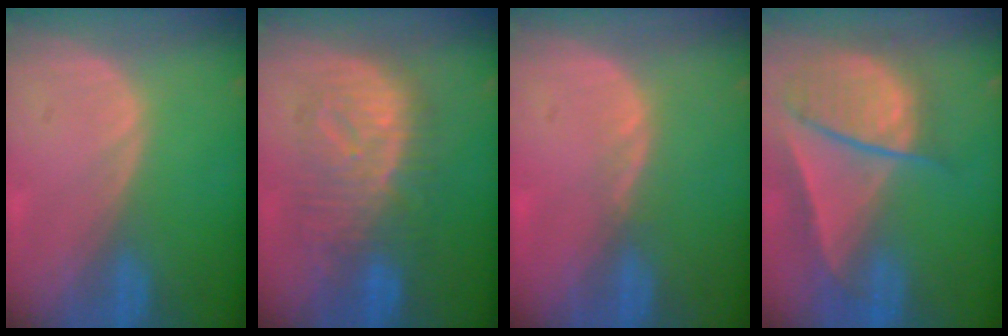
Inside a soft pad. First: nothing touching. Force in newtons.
{"total": 9.3, "press": 9.3, "slide": 0.4}
{"total": 1.1, "press": 1.0, "slide": 0.5}
{"total": 9.6, "press": 8.2, "slide": 4.9}